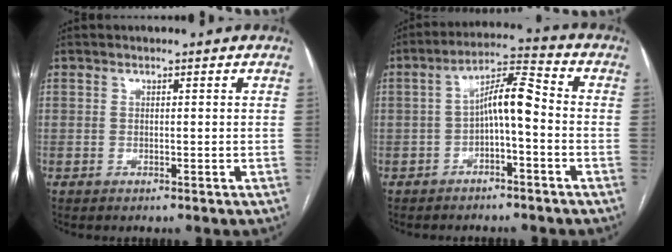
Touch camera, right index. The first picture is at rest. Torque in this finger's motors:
{"motor_torque": [1.06, 0.00, 0.25, 0.12]}